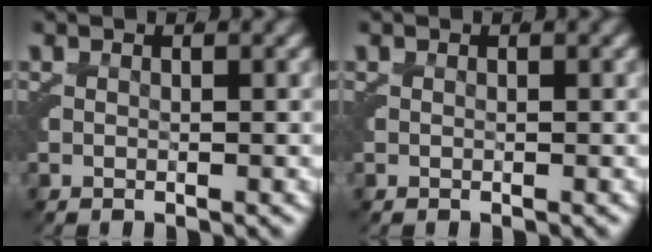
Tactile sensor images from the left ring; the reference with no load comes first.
{"total": 0.0}